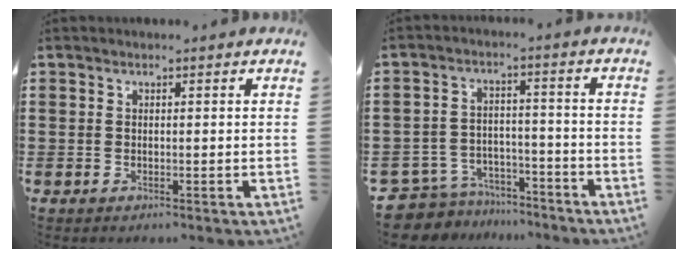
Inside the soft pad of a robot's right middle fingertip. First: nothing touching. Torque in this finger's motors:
{"motor_torque": [0.25, 0.19, -0.02, -0.04]}